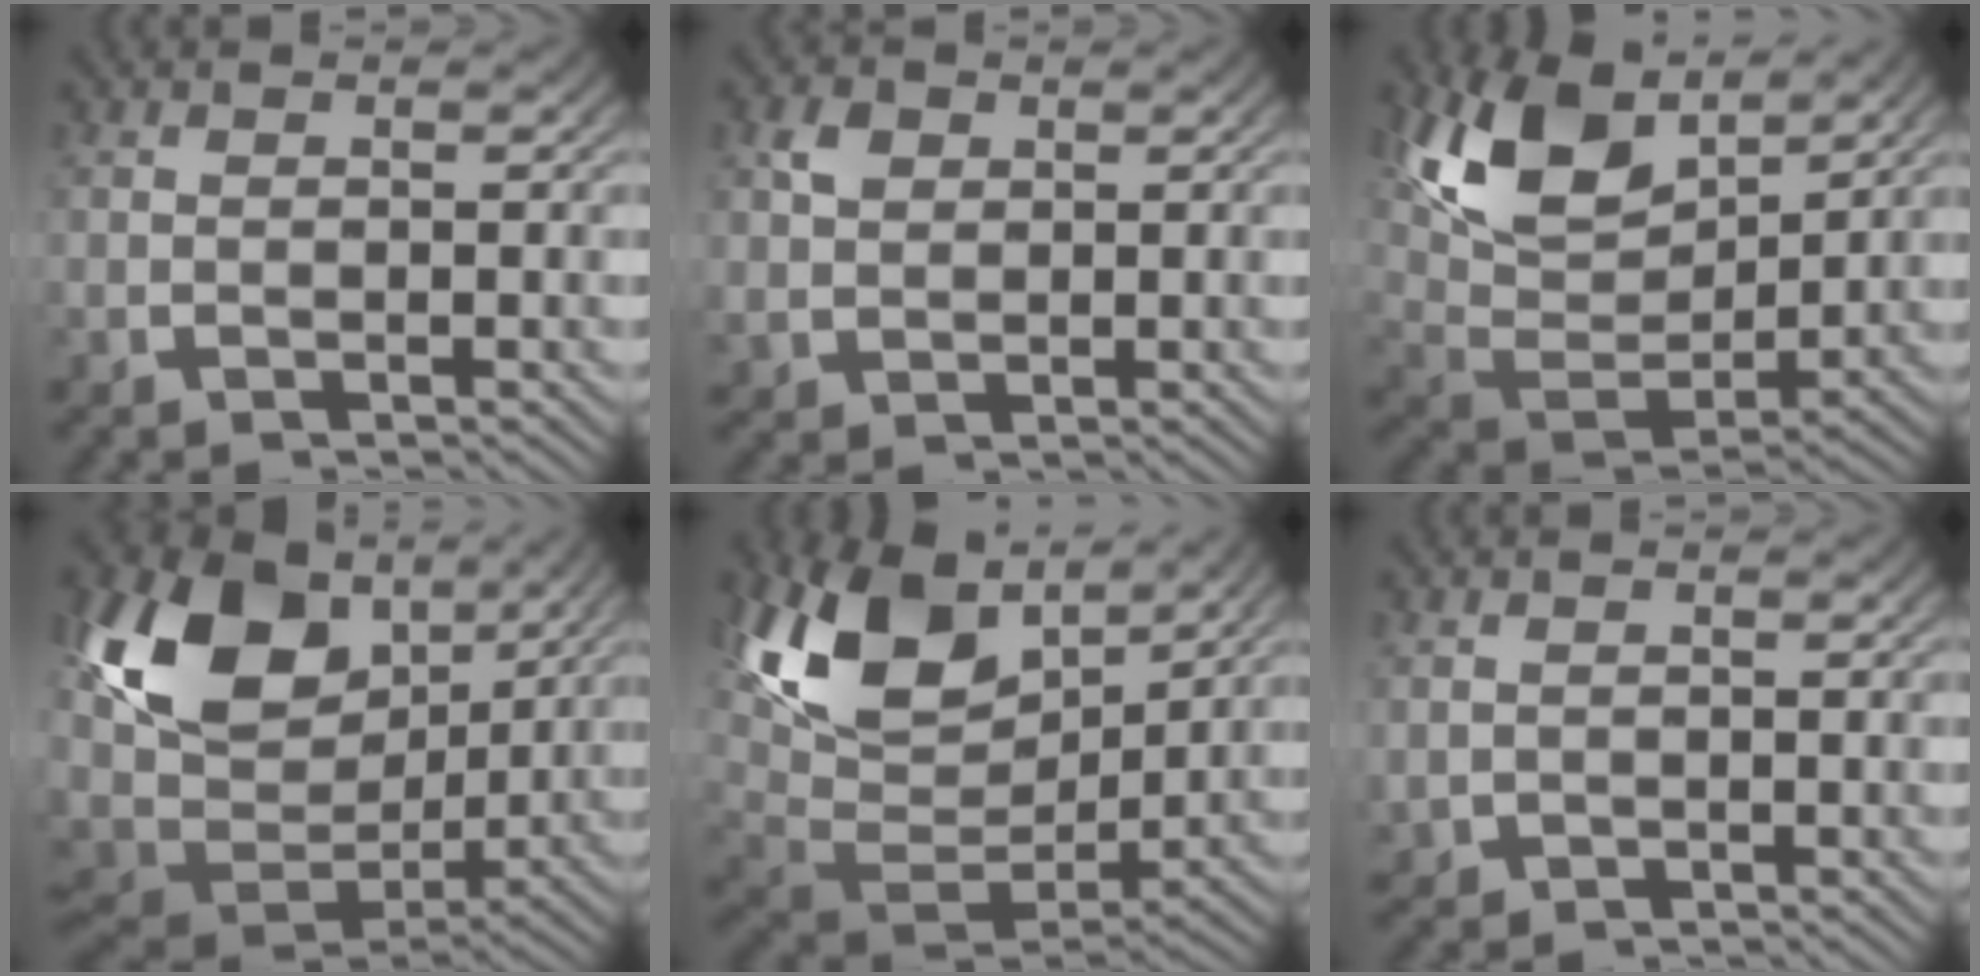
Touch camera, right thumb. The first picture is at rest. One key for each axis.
{"total": 2.5, "fx": 1.0, "fy": 2.0, "fz": 1.1, "tx": -0.021, "ty": -0.003, "tz": 0.027}
{"total": 10.4, "fx": 3.6, "fy": 6.0, "fz": 7.7, "tx": -0.166, "ty": -0.016, "tz": 0.069}
{"total": 15.2, "fx": 2.6, "fy": 9.9, "fz": 11.2, "tx": -0.235, "ty": -0.028, "tz": 0.052}
{"total": 13.1, "fx": 3.3, "fy": 8.3, "fz": 9.6, "tx": -0.218, "ty": -0.030, "tz": 0.067}
{"total": 1.4, "fx": 0.1, "fy": 1.3, "fz": 0.4, "tx": -0.015, "ty": -0.009, "tz": 0.010}